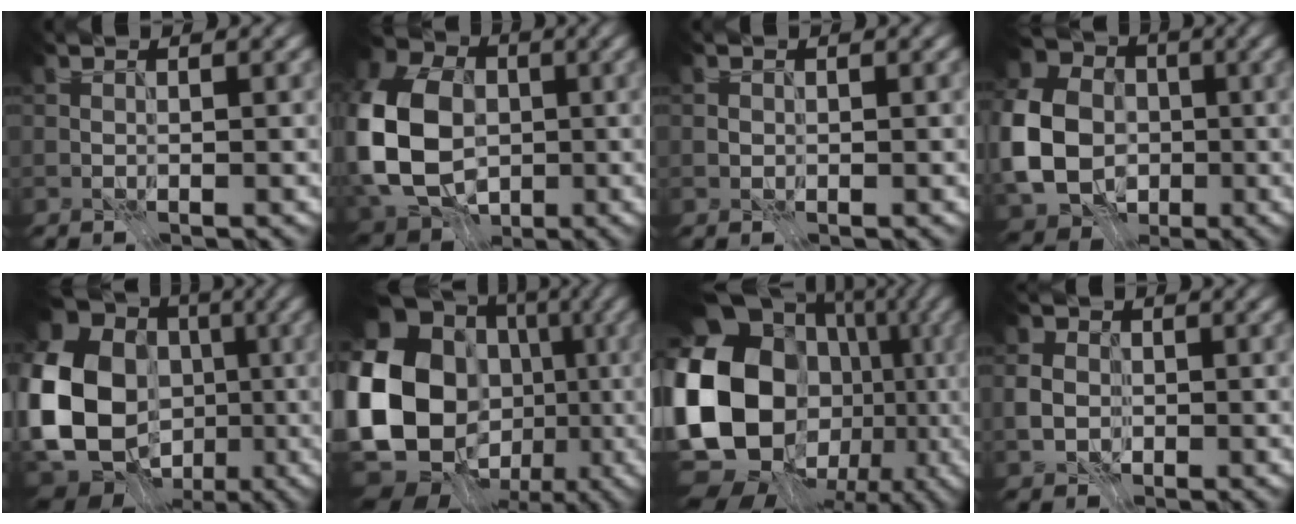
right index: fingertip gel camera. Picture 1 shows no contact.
{"total": 13.9, "force": [-1.7, 10.5, 8.9], "torque": [-0.214, 0.001, -0.051]}
{"total": 0.6, "force": [0.0, 0.6, 0.1], "torque": [0.000, -0.001, -0.001]}
{"total": 11.4, "force": [-2.0, 9.4, 6.2], "torque": [-0.162, -0.004, -0.052]}
{"total": 20.8, "force": [-2.9, 17.8, 10.4], "torque": [-0.218, -0.008, -0.091]}
{"total": 19.3, "force": [-2.2, 15.5, 11.4], "torque": [-0.237, -0.007, -0.040]}
{"total": 22.0, "force": [-1.6, 18.2, 12.2], "torque": [-0.234, -0.019, -0.061]}
{"total": 3.2, "force": [-0.8, 2.8, 1.3], "torque": [-0.026, 0.001, -0.021]}